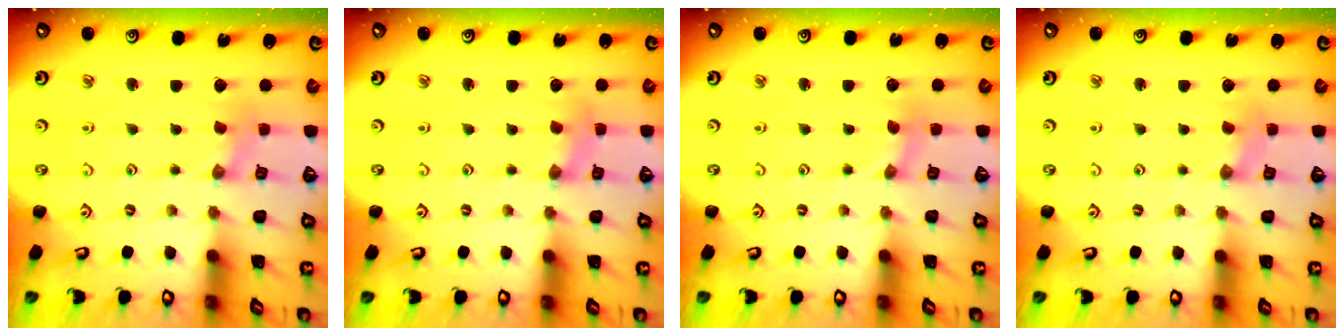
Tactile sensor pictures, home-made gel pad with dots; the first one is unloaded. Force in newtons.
{"total": 1.5, "press": 1.5, "slide": 0.1}
{"total": 0.0}
{"total": 0.7, "press": 0.7, "slide": 0.2}